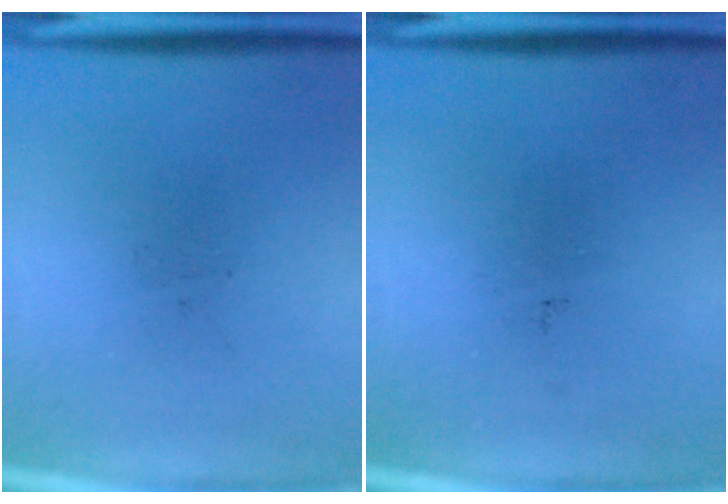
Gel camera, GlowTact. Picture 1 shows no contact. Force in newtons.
{"total": 0.0}